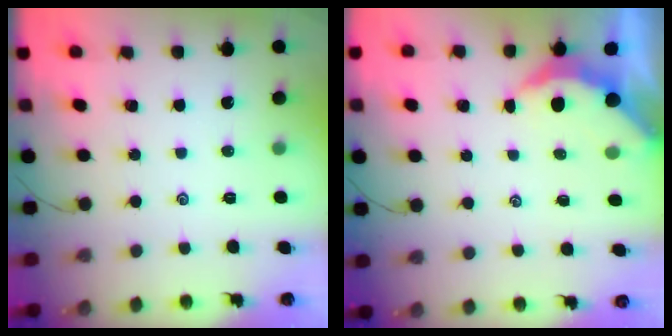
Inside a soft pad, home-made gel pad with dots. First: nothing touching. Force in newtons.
{"total": 3.4, "press": 3.4, "slide": 0.1}